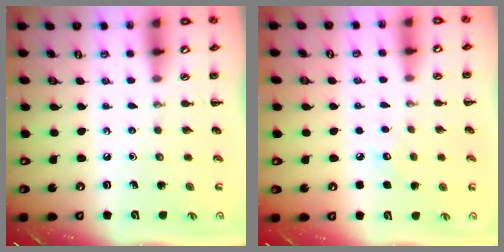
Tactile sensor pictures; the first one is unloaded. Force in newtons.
{"total": 5.0, "press": 4.8, "slide": 1.2}